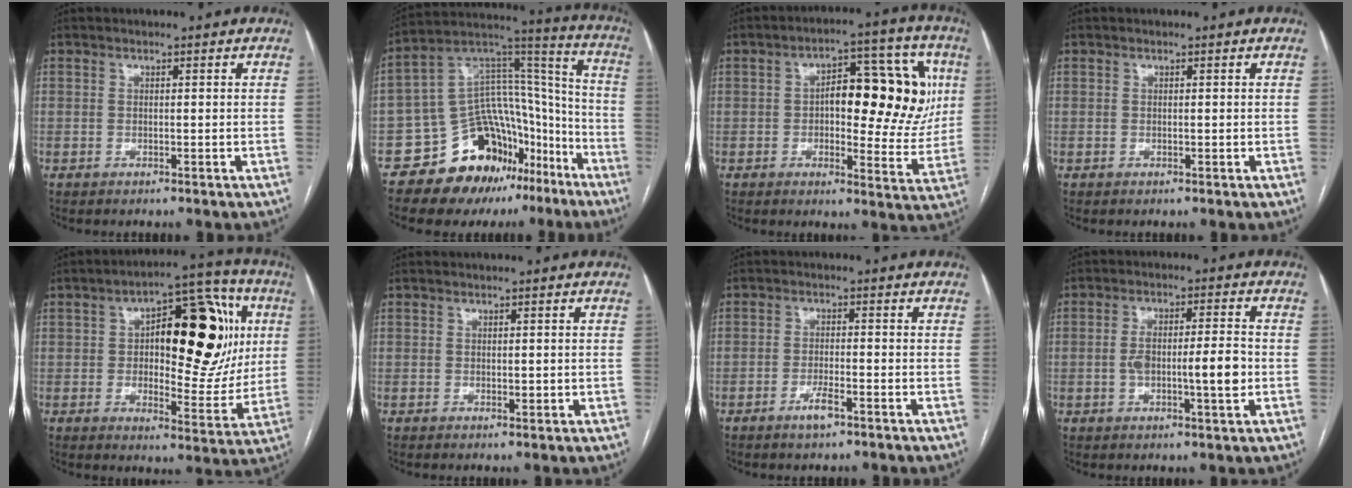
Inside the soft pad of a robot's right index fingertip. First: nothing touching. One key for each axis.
{"total": 19.1, "fx": -12.2, "fy": 11.0, "fz": 9.6, "tx": -0.128, "ty": 0.087, "tz": -0.191}
{"total": 16.0, "fx": 2.3, "fy": 6.8, "fz": 14.3, "tx": -0.176, "ty": 0.036, "tz": 0.035}
{"total": 0.0}
{"total": 21.3, "fx": 4.2, "fy": 8.7, "fz": 19.0, "tx": -0.258, "ty": 0.037, "tz": 0.061}
{"total": 1.2, "fx": 0.0, "fy": 0.6, "fz": 1.0, "tx": -0.015, "ty": -0.004, "tz": 0.003}
{"total": 3.1, "fx": -2.0, "fy": 0.5, "fz": 2.4, "tx": -0.045, "ty": -0.001, "tz": -0.036}
{"total": 8.1, "fx": -1.2, "fy": 1.4, "fz": 7.9, "tx": -0.139, "ty": 0.007, "tz": -0.020}